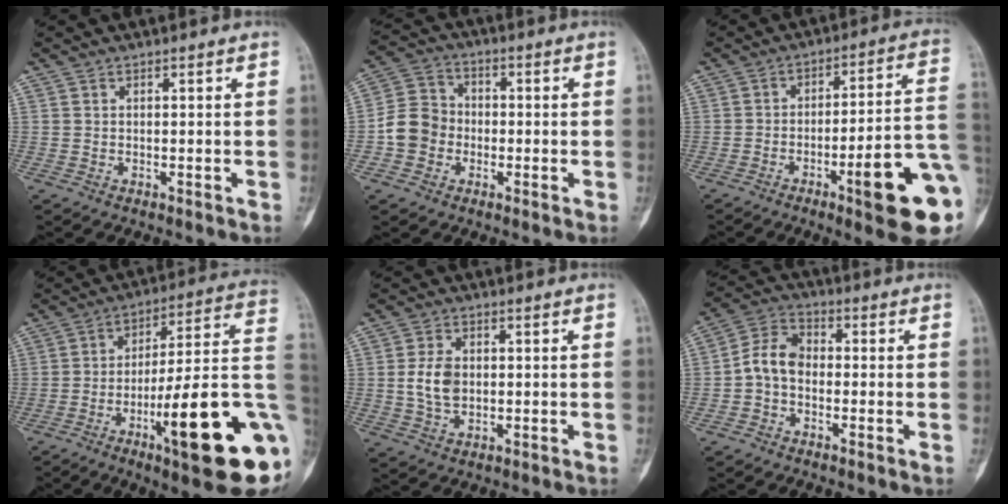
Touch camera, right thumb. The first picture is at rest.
{"total": 8.1, "force": [-1.8, 7.1, 3.3], "torque": [-0.043, 0.029, -0.045]}
{"total": 17.7, "force": [-5.9, 2.8, 16.5], "torque": [-0.177, 0.030, -0.077]}
{"total": 25.8, "force": [-7.8, 5.0, 24.1], "torque": [-0.291, 0.019, -0.108]}
{"total": 6.0, "force": [0.1, 4.1, 4.4], "torque": [-0.074, 0.001, 0.003]}
{"total": 7.1, "force": [-1.3, 5.1, 4.8], "torque": [-0.076, 0.027, -0.040]}